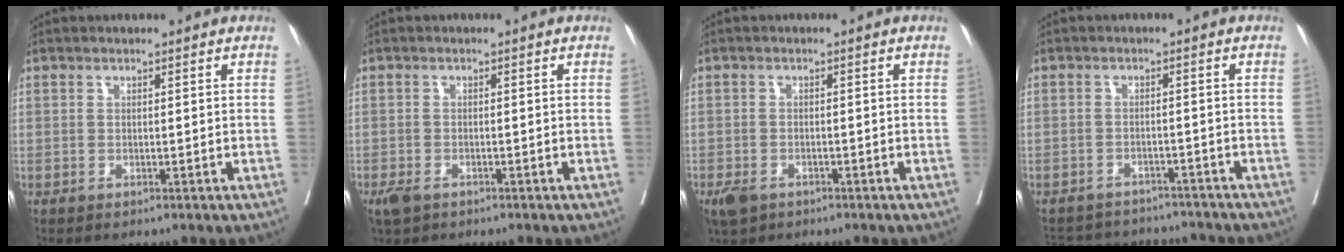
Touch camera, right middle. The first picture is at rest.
{"total": 2.7, "force": [-1.7, 1.6, 1.4], "torque": [-0.026, -0.003, -0.025]}
{"total": 3.9, "force": [-2.5, 2.5, 1.6], "torque": [-0.029, -0.003, -0.039]}
{"total": 12.7, "force": [-11.9, 3.7, 2.6], "torque": [-0.058, 0.013, -0.150]}